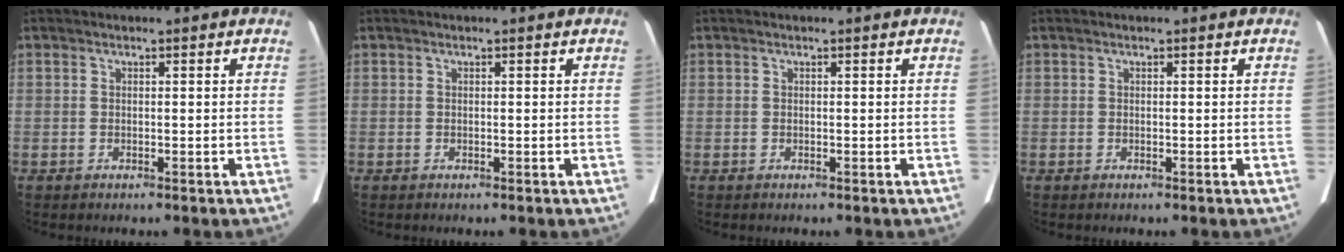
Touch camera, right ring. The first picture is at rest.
{"total": 0.0}
{"total": 0.0}
{"total": 0.0}